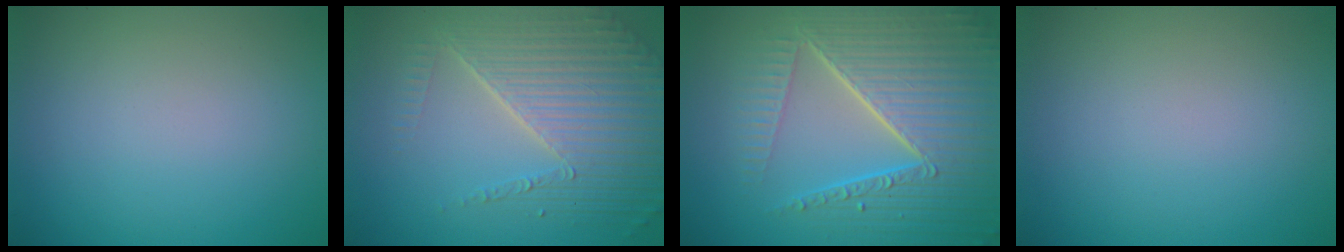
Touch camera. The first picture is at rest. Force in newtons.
{"total": 6.7, "press": 5.0, "slide": 4.5}
{"total": 8.8, "press": 6.1, "slide": 6.4}
{"total": 0.0}